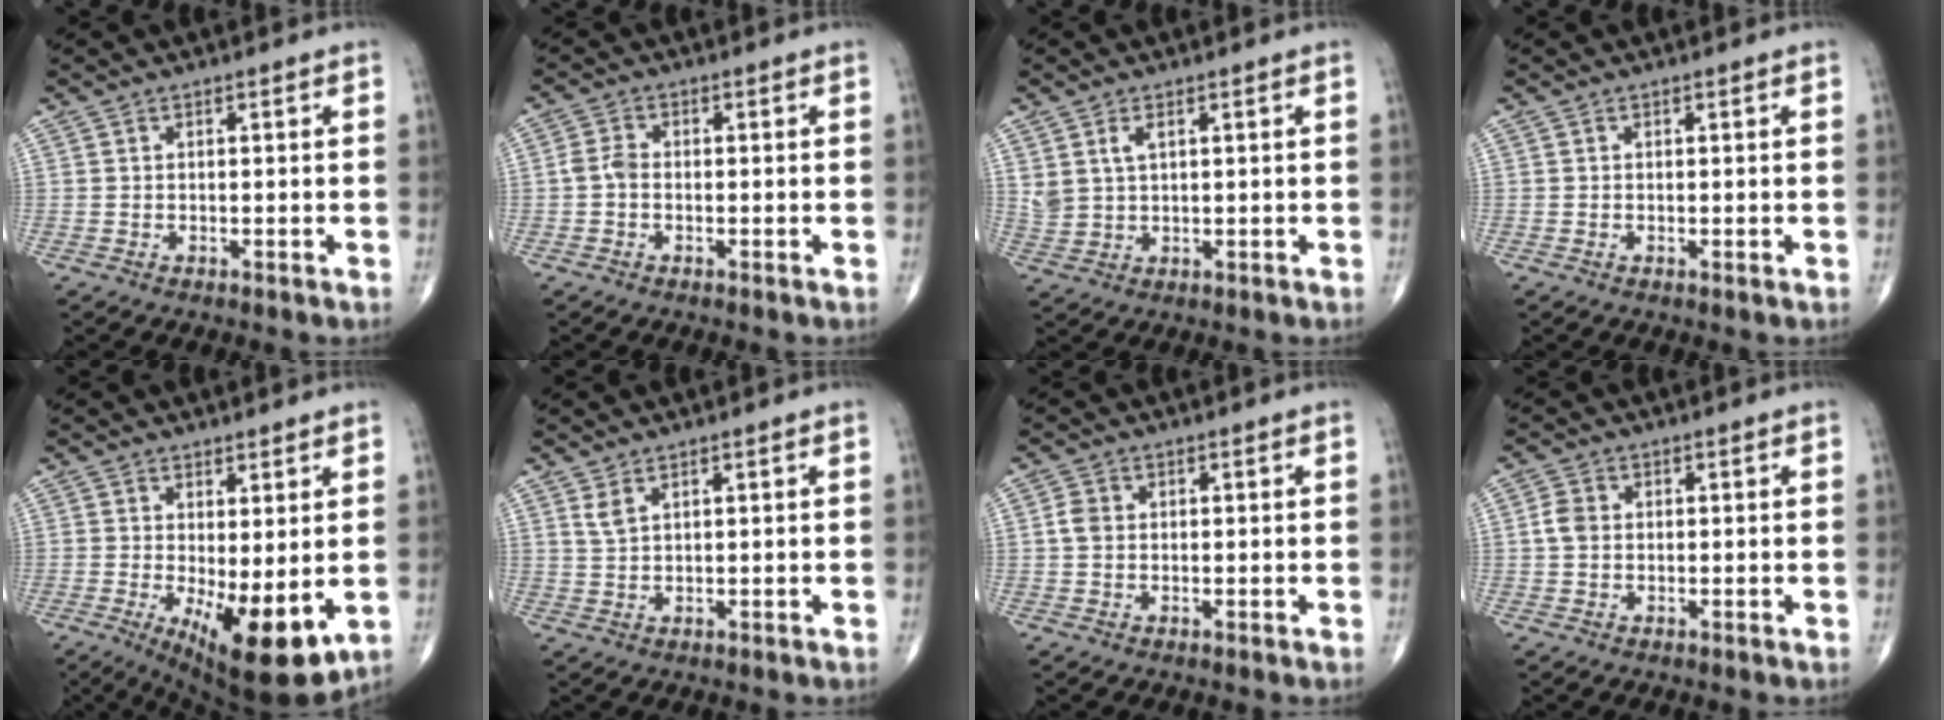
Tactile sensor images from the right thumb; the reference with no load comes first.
{"total": 2.6, "force": [-0.5, 1.7, 1.9], "torque": [-0.035, 0.006, -0.017]}
{"total": 4.0, "force": [1.8, 2.2, 2.9], "torque": [-0.057, -0.006, 0.044]}
{"total": 0.0}
{"total": 12.3, "force": [-2.2, 4.4, 11.3], "torque": [-0.164, -0.026, -0.017]}
{"total": 2.0, "force": [1.3, 0.7, 1.4], "torque": [-0.031, -0.003, 0.033]}
{"total": 2.3, "force": [0.2, 1.8, 1.3], "torque": [-0.024, 0.006, 0.000]}
{"total": 2.8, "force": [0.1, 2.3, 1.7], "torque": [-0.033, 0.007, -0.002]}